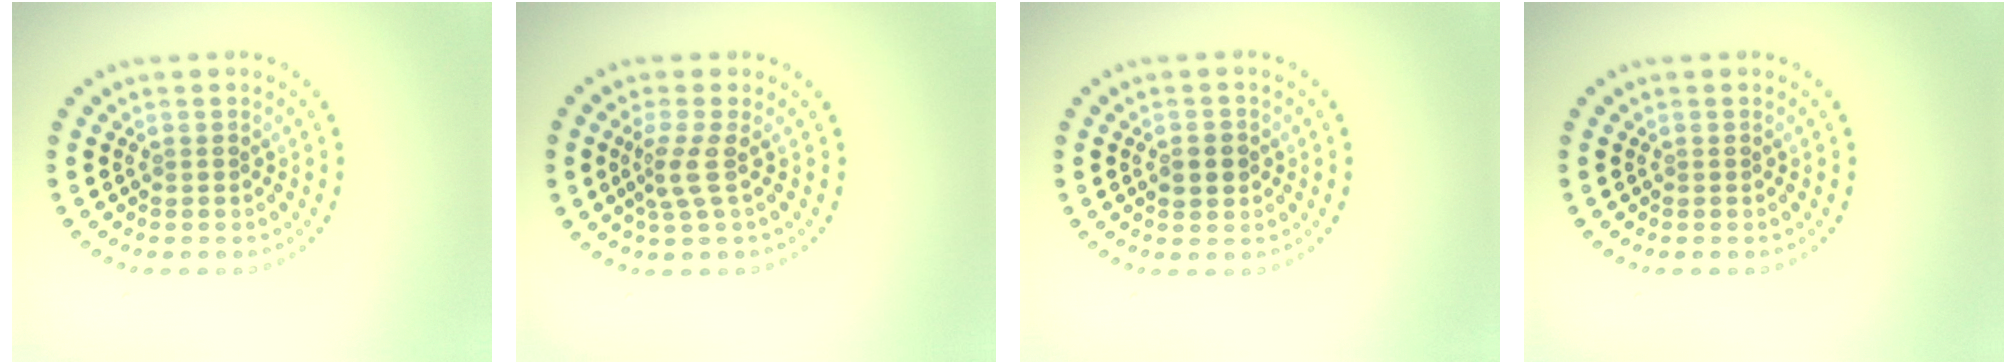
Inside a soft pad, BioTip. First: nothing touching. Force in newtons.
{"total": 2.4, "press": 1.6, "slide": 1.8}
{"total": 2.1, "press": 2.1, "slide": 0.5}
{"total": 0.0}